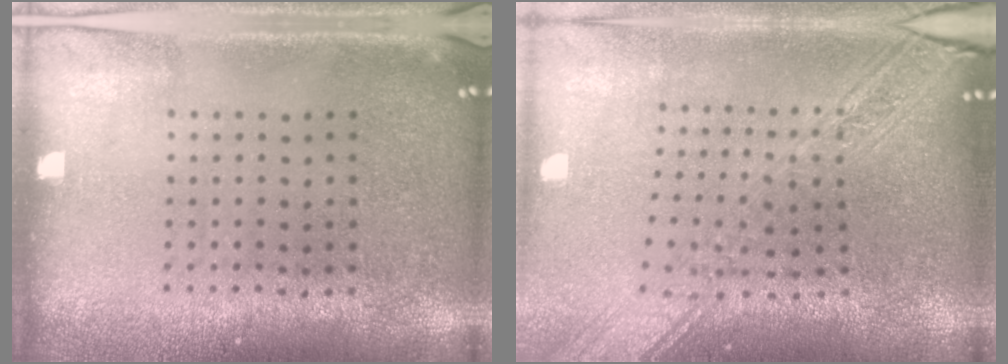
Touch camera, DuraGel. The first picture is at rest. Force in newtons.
{"total": 2.7, "press": 2.1, "slide": 1.6}